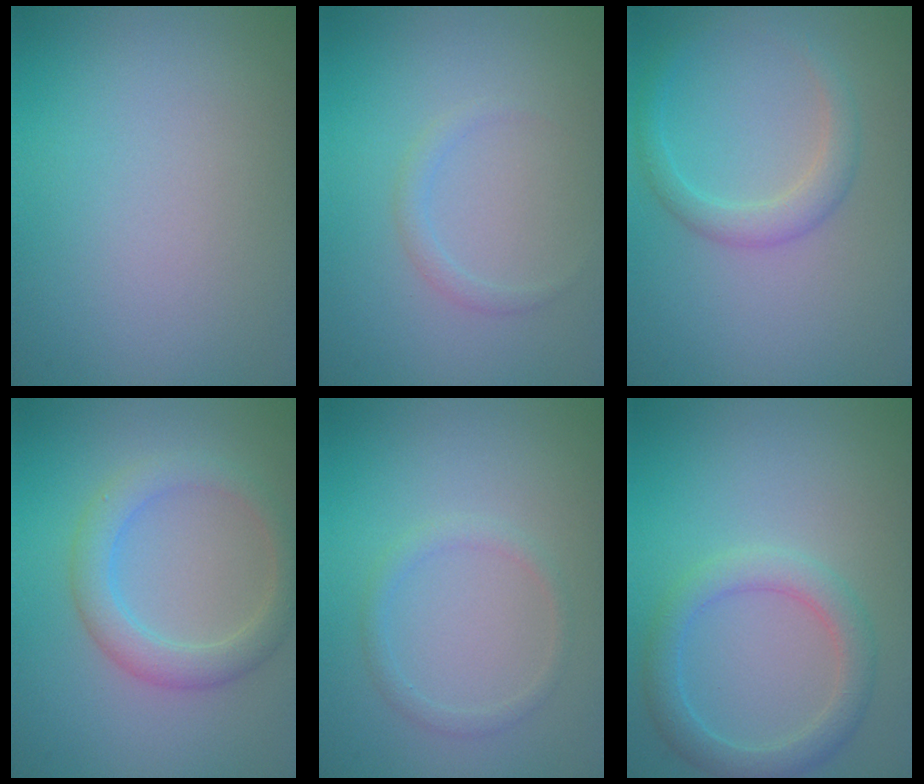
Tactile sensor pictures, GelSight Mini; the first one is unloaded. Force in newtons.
{"total": 1.0, "press": 1.0, "slide": 0.0}
{"total": 2.3, "press": 2.3, "slide": 0.2}
{"total": 3.3, "press": 3.3, "slide": 0.1}
{"total": 1.3, "press": 1.3, "slide": 0.1}
{"total": 3.2, "press": 3.2, "slide": 0.1}